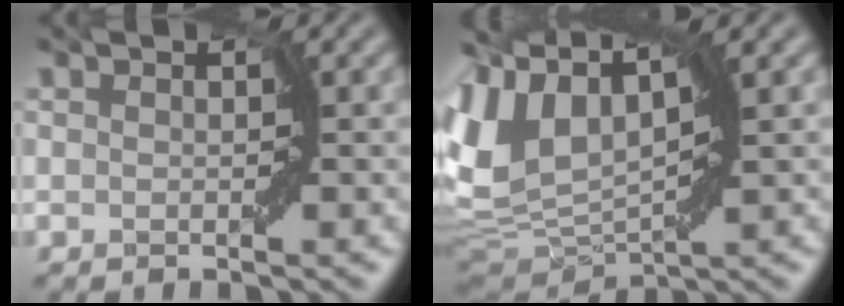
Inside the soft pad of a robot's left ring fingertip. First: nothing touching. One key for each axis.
{"total": 6.3, "fx": 3.5, "fy": 3.4, "fz": 4.1, "tx": -0.112, "ty": 0.007, "tz": 0.080}